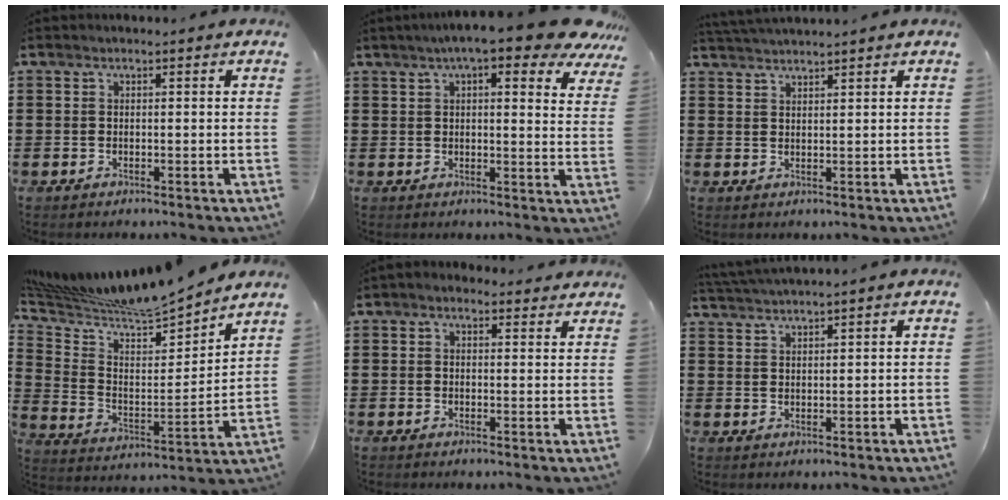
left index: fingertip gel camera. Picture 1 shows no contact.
{"total": 8.3, "force": [6.4, 1.2, 5.2], "torque": [-0.096, -0.017, 0.109]}
{"total": 2.1, "force": [2.0, -0.4, 0.2], "torque": [-0.008, 0.000, 0.041]}
{"total": 7.5, "force": [7.4, 0.2, 1.0], "torque": [-0.062, -0.066, 0.124]}
{"total": 1.4, "force": [1.1, 0.8, 0.5], "torque": [-0.014, 0.007, 0.021]}
{"total": 1.9, "force": [1.8, -0.5, 0.3], "torque": [-0.010, 0.000, 0.036]}